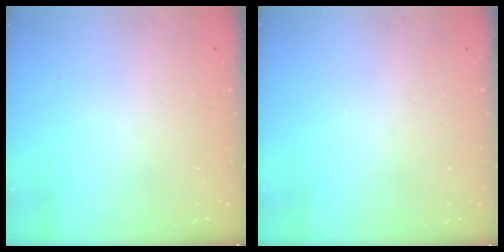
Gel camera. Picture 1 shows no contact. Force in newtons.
{"total": 0.0}